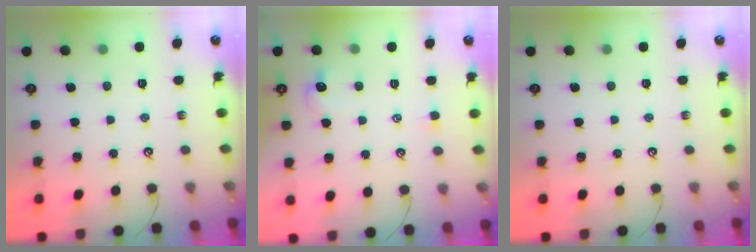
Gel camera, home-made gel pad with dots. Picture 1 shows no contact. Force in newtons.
{"total": 0.6, "press": 0.1, "slide": 0.6}
{"total": 0.0}